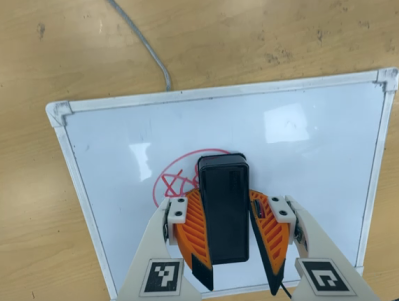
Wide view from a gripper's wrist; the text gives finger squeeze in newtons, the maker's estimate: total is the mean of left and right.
{"total": 13.8, "left": 14.5, "right": 13.1}